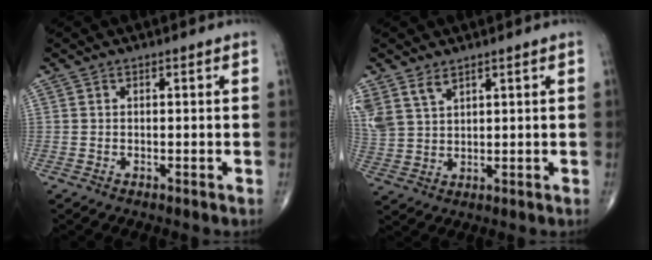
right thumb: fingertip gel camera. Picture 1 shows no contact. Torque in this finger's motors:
{"motor_torque": [-0.06, 0.21, 0.66, 0.71, 0.05]}